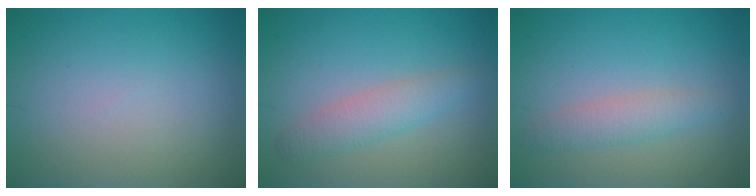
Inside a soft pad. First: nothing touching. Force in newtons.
{"total": 2.8, "press": 2.8, "slide": 0.0}
{"total": 2.4, "press": 2.4, "slide": 0.0}